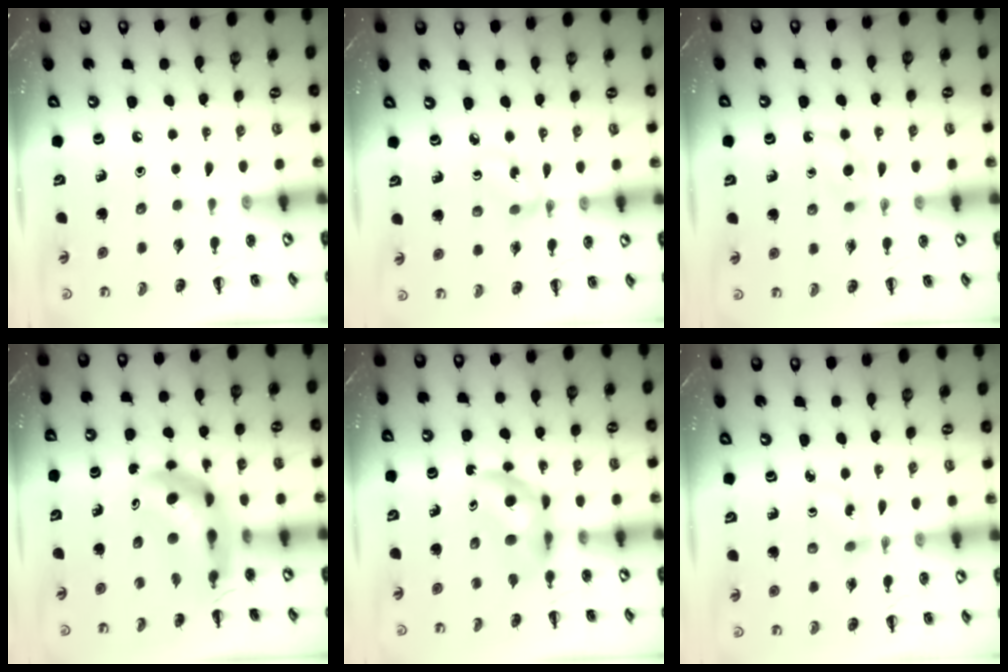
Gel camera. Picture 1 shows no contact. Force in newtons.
{"total": 2.4, "press": 2.4, "slide": 0.6}
{"total": 3.8, "press": 3.4, "slide": 1.8}
{"total": 7.4, "press": 7.2, "slide": 1.8}
{"total": 5.9, "press": 5.8, "slide": 0.9}
{"total": 2.1, "press": 1.9, "slide": 1.0}